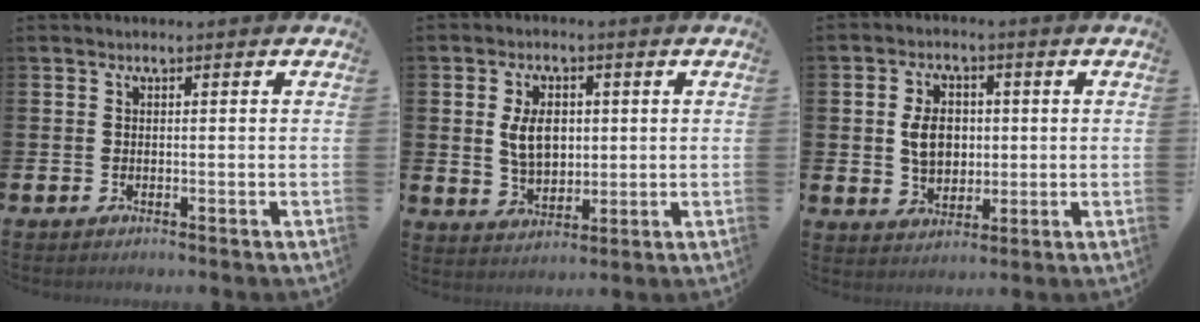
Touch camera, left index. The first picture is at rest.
{"total": 5.7, "force": [1.3, 3.7, 4.1], "torque": [-0.074, 0.007, 0.018]}
{"total": 5.7, "force": [0.7, 4.2, 3.8], "torque": [-0.076, 0.015, 0.008]}